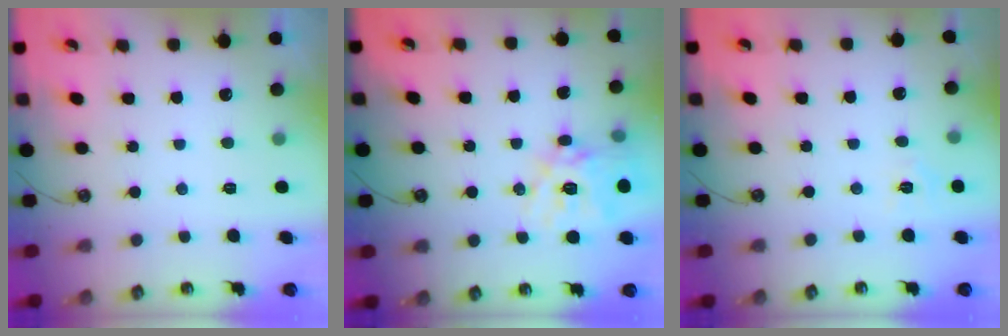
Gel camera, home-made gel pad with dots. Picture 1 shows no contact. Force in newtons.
{"total": 16.6, "press": 16.5, "slide": 1.6}
{"total": 3.9, "press": 3.9, "slide": 0.5}